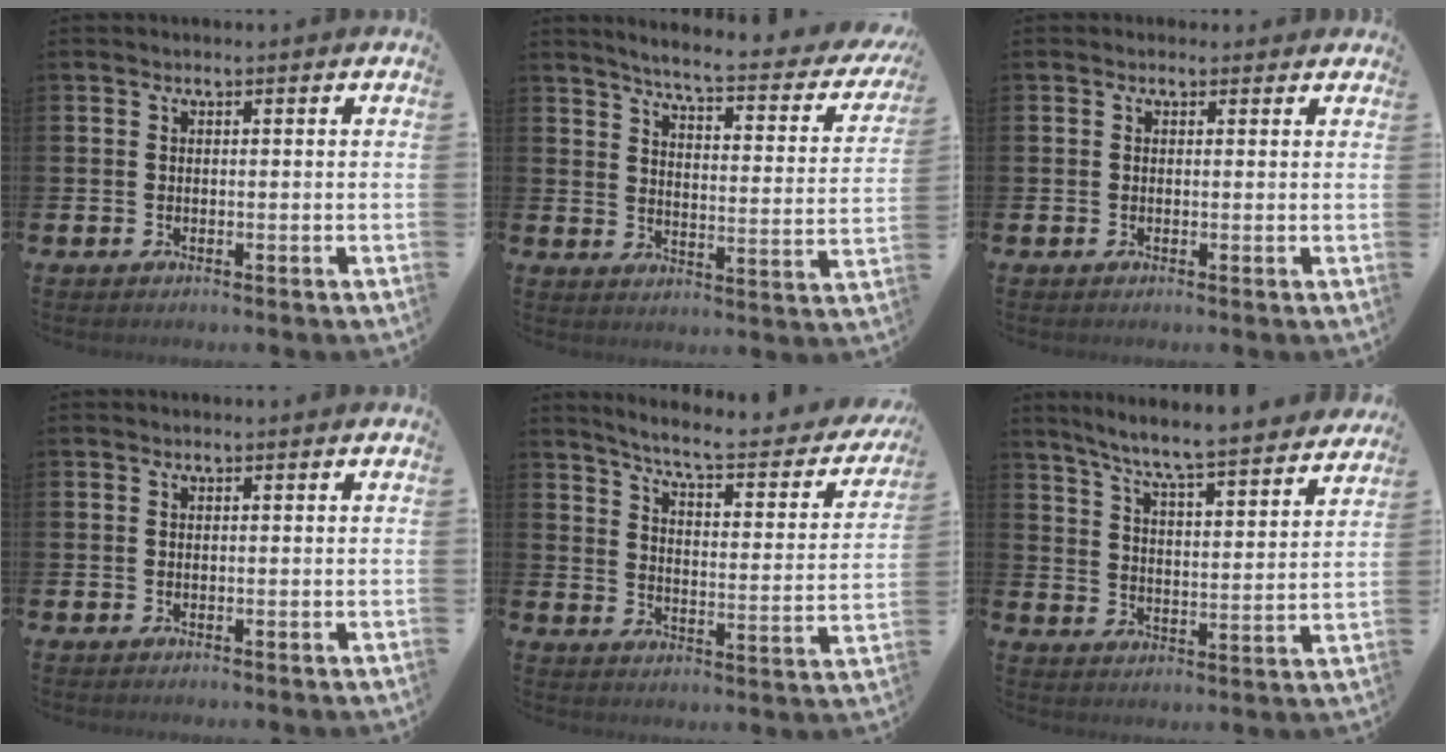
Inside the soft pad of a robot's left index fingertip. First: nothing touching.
{"total": 5.0, "force": [4.4, 0.1, 2.3], "torque": [-0.059, -0.041, 0.064]}
{"total": 0.7, "force": [0.4, 0.5, 0.1], "torque": [0.008, 0.003, 0.003]}
{"total": 0.0}
{"total": 6.4, "force": [5.7, 0.7, 2.8], "torque": [-0.073, -0.044, 0.087]}
{"total": 7.5, "force": [7.1, -0.2, 2.6], "torque": [-0.072, -0.059, 0.118]}